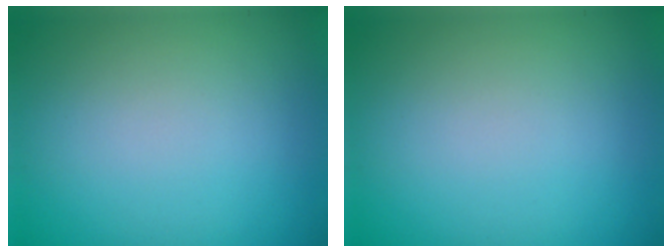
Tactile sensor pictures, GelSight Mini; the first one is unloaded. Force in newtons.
{"total": 0.0}